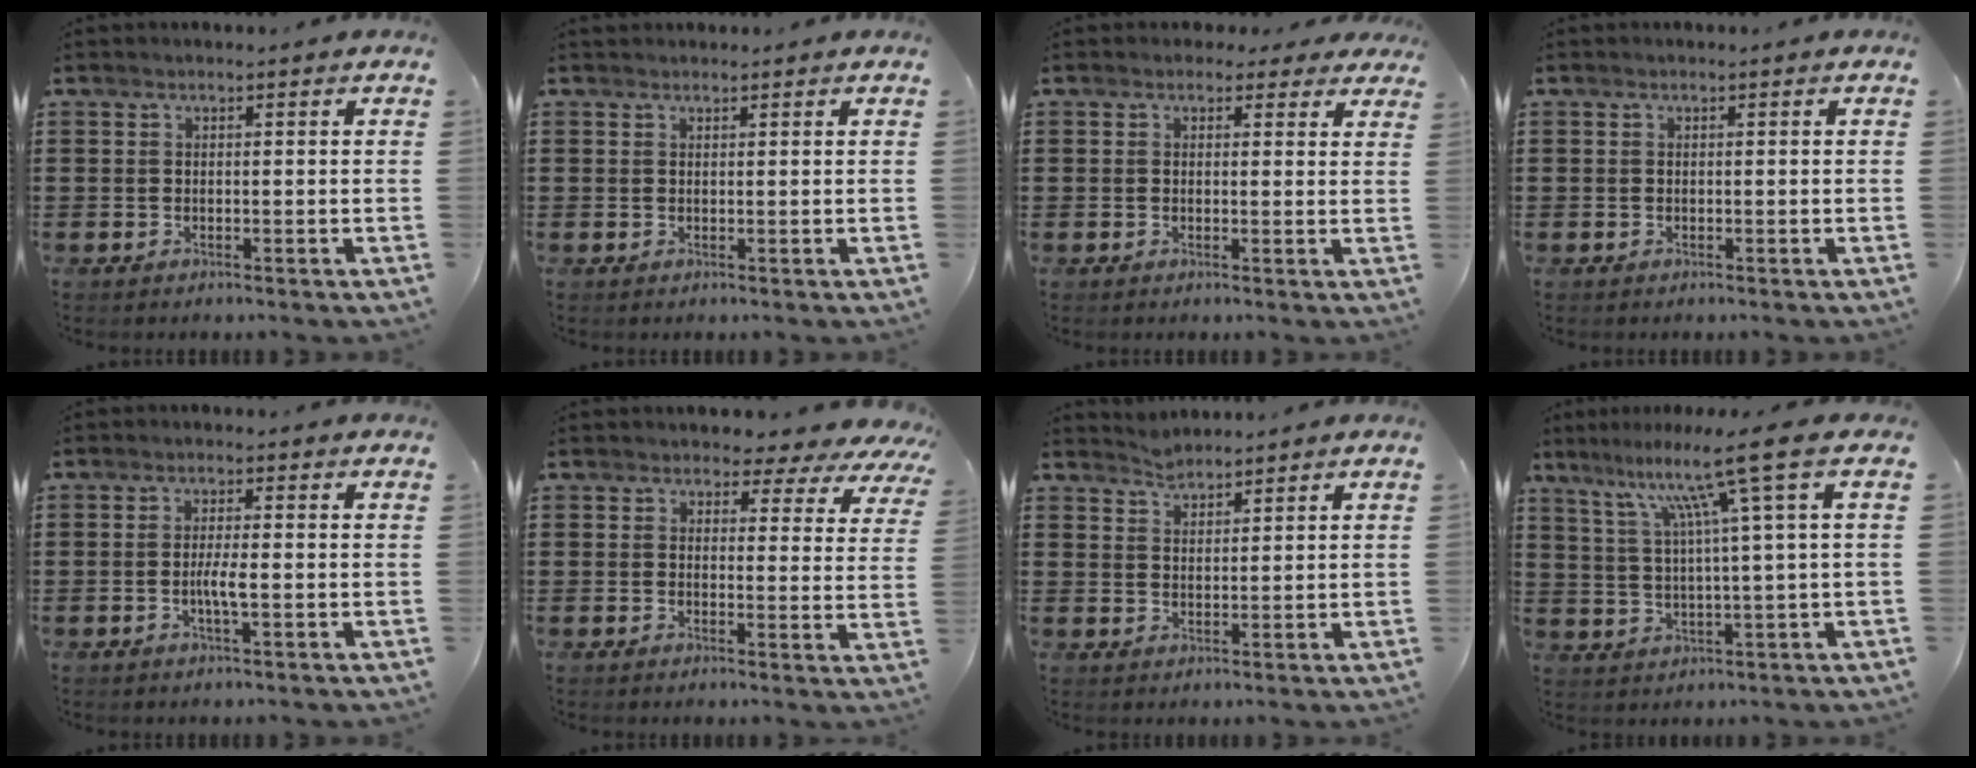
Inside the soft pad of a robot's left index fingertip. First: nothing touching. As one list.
[{"total": 0.8, "force": [0.7, 0.3, -0.1], "torque": [0.001, 0.002, 0.015]}, {"total": 1.9, "force": [1.3, 1.2, 0.6], "torque": [-0.011, 0.007, 0.022]}, {"total": 0.0}, {"total": 3.2, "force": [-0.7, 0.4, 3.1], "torque": [-0.061, -0.004, -0.015]}, {"total": 3.1, "force": [2.6, 1.3, 0.9], "torque": [-0.018, -0.019, 0.039]}, {"total": 2.4, "force": [2.4, 0.3, -0.2], "torque": [-0.003, -0.003, 0.047]}, {"total": 11.0, "force": [5.6, -1.1, 9.4], "torque": [-0.186, -0.016, 0.082]}]